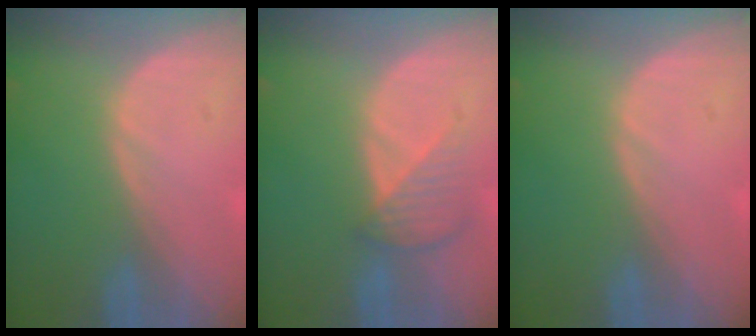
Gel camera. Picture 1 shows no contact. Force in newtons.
{"total": 4.2, "press": 3.9, "slide": 1.6}
{"total": 0.0}